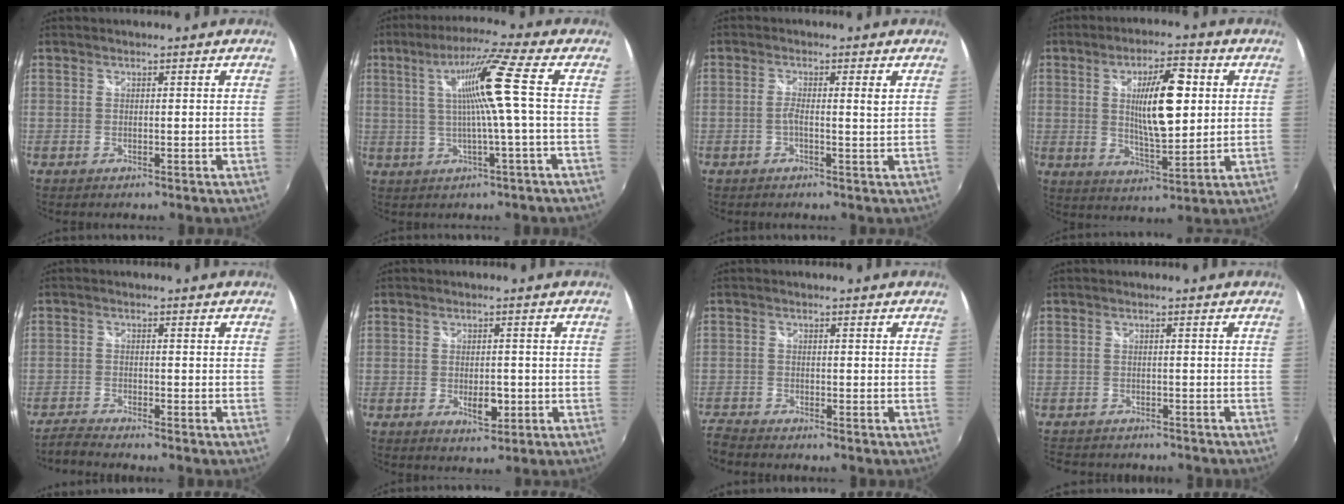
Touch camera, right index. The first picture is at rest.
{"total": 10.1, "force": [1.1, -1.6, 9.9], "torque": [-0.176, 0.005, 0.023]}
{"total": 2.2, "force": [0.0, -0.5, 2.1], "torque": [-0.037, 0.000, -0.005]}
{"total": 11.7, "force": [2.3, 3.8, 10.8], "torque": [-0.174, 0.003, 0.041]}
{"total": 3.7, "force": [-3.7, -0.1, 0.6], "torque": [-0.027, -0.013, -0.074]}
{"total": 4.0, "force": [-1.2, 2.0, 3.3], "torque": [-0.059, -0.007, -0.018]}
{"total": 4.6, "force": [-4.5, 0.5, 0.6], "torque": [-0.032, -0.021, -0.092]}
{"total": 7.5, "force": [-6.6, 3.0, 2.0], "torque": [-0.059, -0.009, -0.103]}